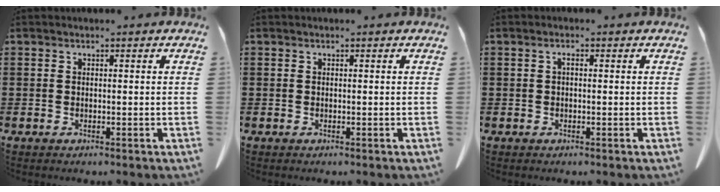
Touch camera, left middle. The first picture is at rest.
{"total": 0.0}
{"total": 1.1, "force": [-0.1, 0.3, 1.0], "torque": [-0.021, 0.000, -0.001]}